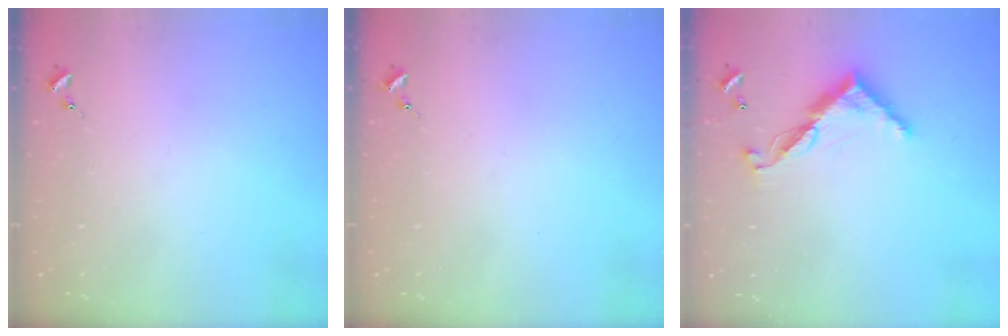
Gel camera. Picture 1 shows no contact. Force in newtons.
{"total": 0.0}
{"total": 10.6, "press": 10.6, "slide": 0.4}